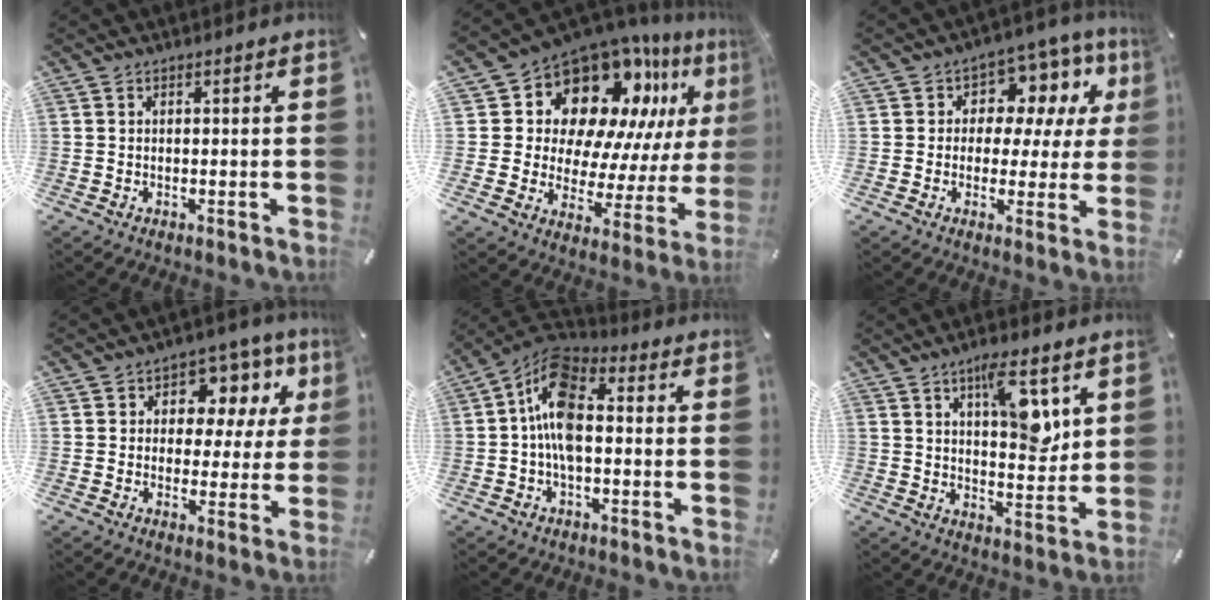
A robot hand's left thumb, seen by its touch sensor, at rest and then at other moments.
{"total": 16.5, "force": [11.3, 9.9, 6.8], "torque": [-0.108, -0.112, 0.198]}
{"total": 9.5, "force": [2.9, 7.5, 5.1], "torque": [-0.070, -0.022, 0.053]}
{"total": 10.1, "force": [3.3, 7.5, 5.9], "torque": [-0.078, -0.018, 0.056]}
{"total": 12.0, "force": [-0.5, 6.8, 9.9], "torque": [-0.211, -0.002, -0.010]}
{"total": 12.0, "force": [5.5, 5.0, 9.4], "torque": [-0.126, -0.030, 0.089]}